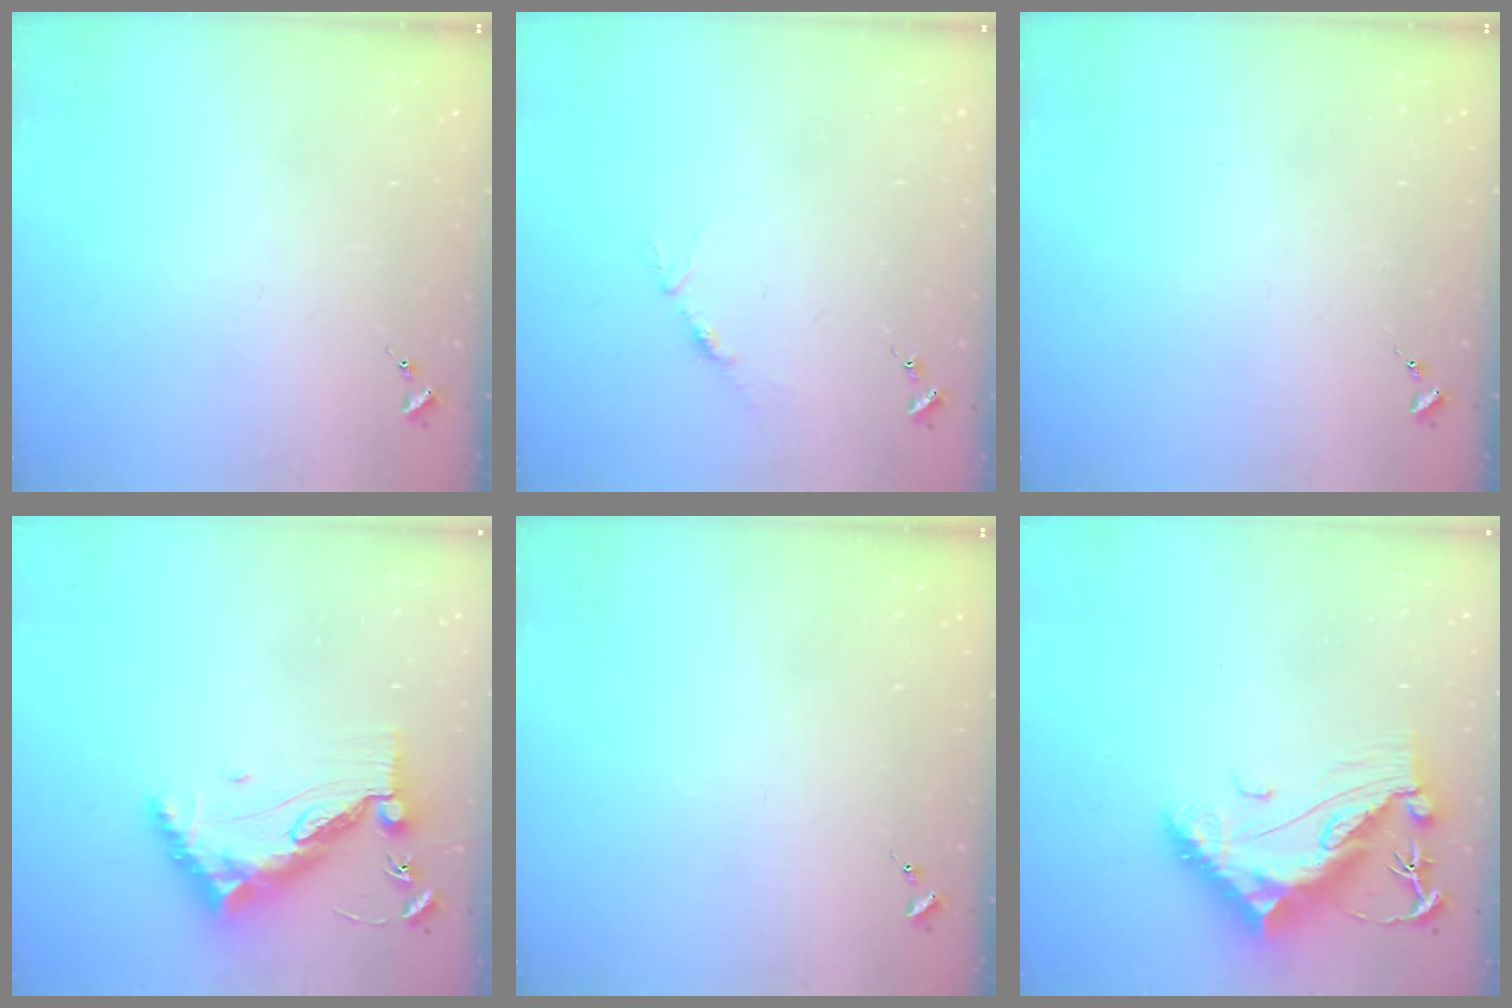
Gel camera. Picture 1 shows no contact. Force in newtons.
{"total": 4.0, "press": 3.9, "slide": 0.5}
{"total": 0.0}
{"total": 13.4, "press": 13.3, "slide": 1.4}
{"total": 0.0}
{"total": 13.5, "press": 13.4, "slide": 1.3}